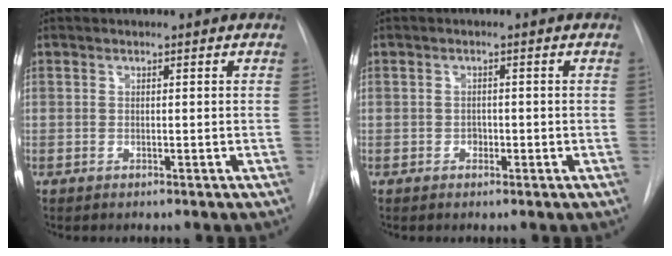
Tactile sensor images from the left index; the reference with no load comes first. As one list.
[{"total": 1.1, "force": [-0.4, 0.9, 0.5], "torque": [-0.006, 0.004, -0.006]}]